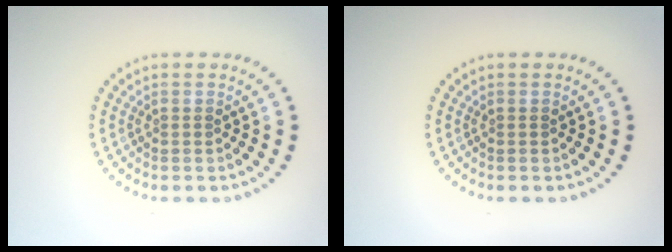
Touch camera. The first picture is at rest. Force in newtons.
{"total": 0.0}